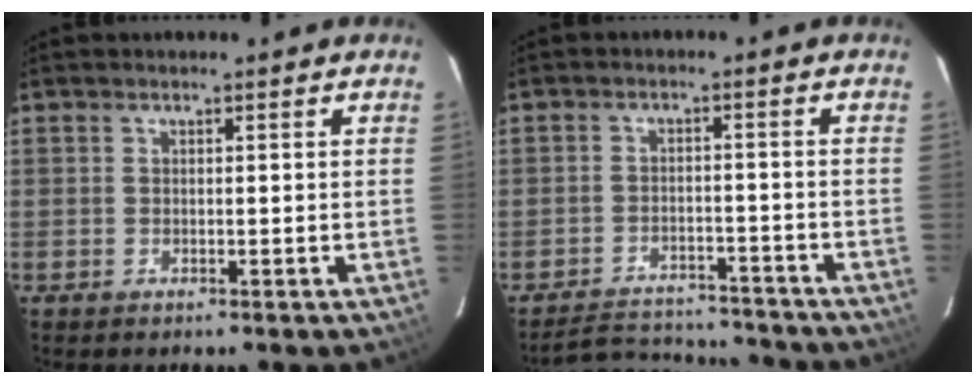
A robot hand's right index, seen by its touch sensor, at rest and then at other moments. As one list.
[{"total": 12.3, "force": [-11.4, 3.8, 2.6], "torque": [-0.063, 0.024, -0.150]}]